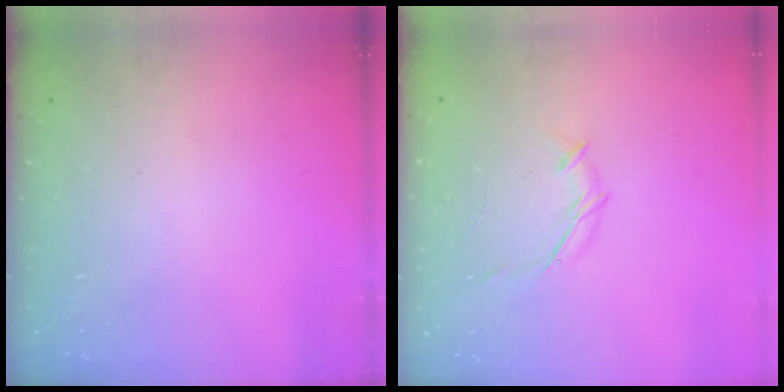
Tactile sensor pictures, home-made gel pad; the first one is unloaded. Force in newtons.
{"total": 4.7, "press": 4.5, "slide": 1.1}